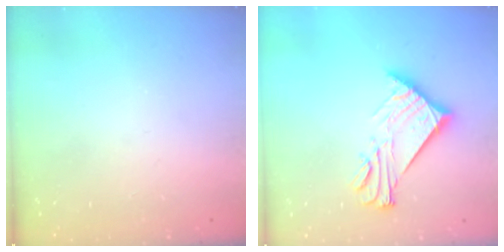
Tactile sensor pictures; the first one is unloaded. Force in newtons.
{"total": 12.0, "press": 12.0, "slide": 0.6}